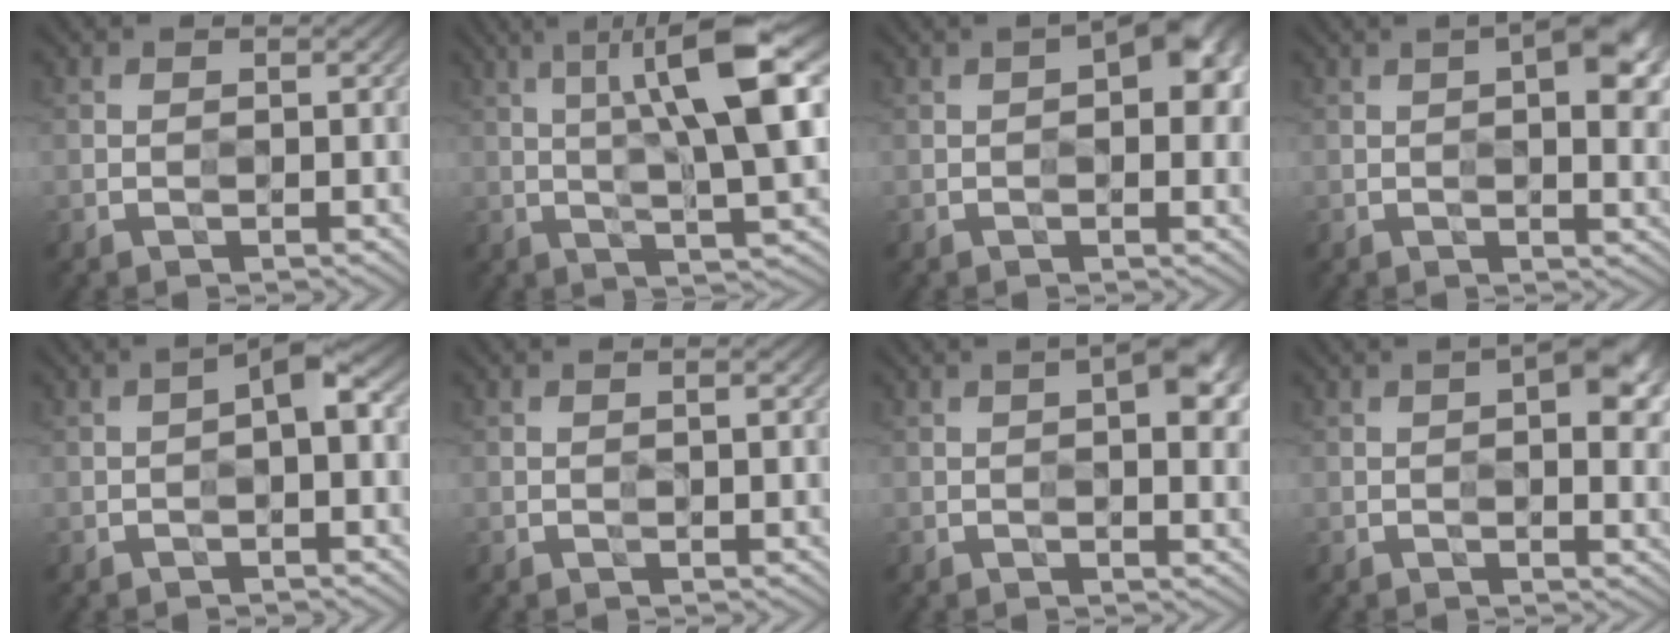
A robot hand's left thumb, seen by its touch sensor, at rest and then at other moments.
{"total": 13.5, "force": [3.6, 3.0, 12.6], "torque": [-0.208, 0.000, 0.069]}
{"total": 7.0, "force": [1.1, 3.3, 6.1], "torque": [-0.076, 0.010, 0.011]}
{"total": 8.4, "force": [2.2, 3.3, 7.4], "torque": [-0.098, 0.011, 0.024]}
{"total": 3.5, "force": [-0.1, 1.1, 3.3], "torque": [-0.053, 0.012, -0.005]}
{"total": 0.9, "force": [0.2, 0.0, 0.9], "torque": [-0.015, 0.001, 0.002]}
{"total": 6.4, "force": [1.6, 2.4, 5.7], "torque": [-0.076, 0.006, 0.019]}
{"total": 7.4, "force": [1.8, 3.2, 6.4], "torque": [-0.082, 0.008, 0.020]}